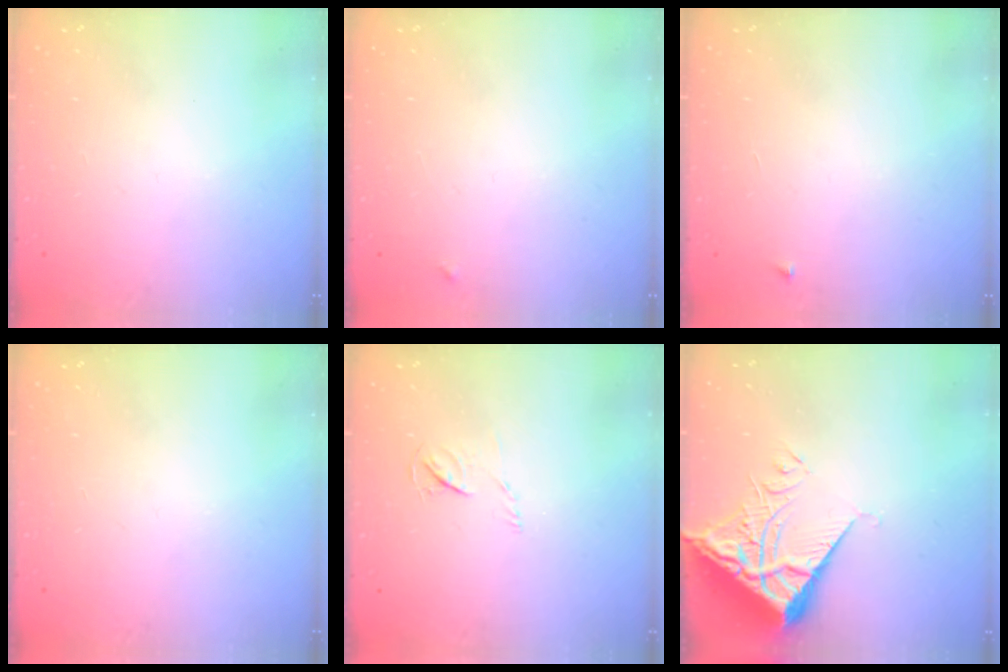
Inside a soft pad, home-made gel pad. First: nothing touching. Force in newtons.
{"total": 3.3, "press": 3.3, "slide": 0.4}
{"total": 2.5, "press": 2.4, "slide": 0.4}
{"total": 0.0}
{"total": 3.9, "press": 3.8, "slide": 0.4}
{"total": 7.5, "press": 7.4, "slide": 1.0}